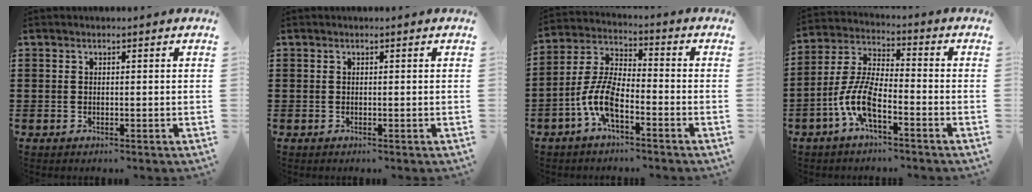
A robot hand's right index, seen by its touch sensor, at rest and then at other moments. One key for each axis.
{"total": 0.0}
{"total": 7.6, "fx": -3.8, "fy": 2.6, "fz": 6.0, "tx": -0.152, "ty": -0.011, "tz": -0.078}
{"total": 8.1, "fx": -4.0, "fy": 2.3, "fz": 6.6, "tx": -0.167, "ty": -0.013, "tz": -0.082}